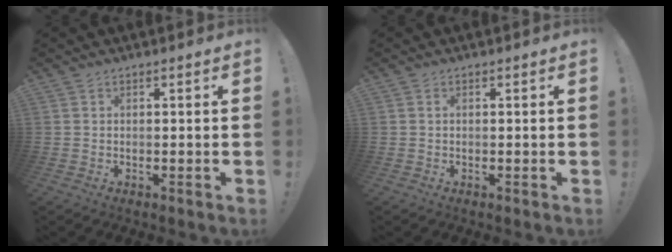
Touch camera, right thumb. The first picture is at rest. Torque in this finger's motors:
{"motor_torque": [-0.03, 0.13, 0.13, -0.06, 0.01]}